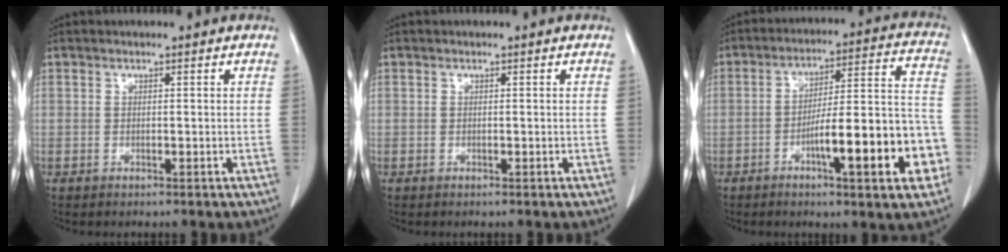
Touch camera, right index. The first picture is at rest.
{"total": 0.0}
{"total": 16.6, "force": [-6.1, 2.4, 15.2], "torque": [-0.198, 0.024, -0.085]}